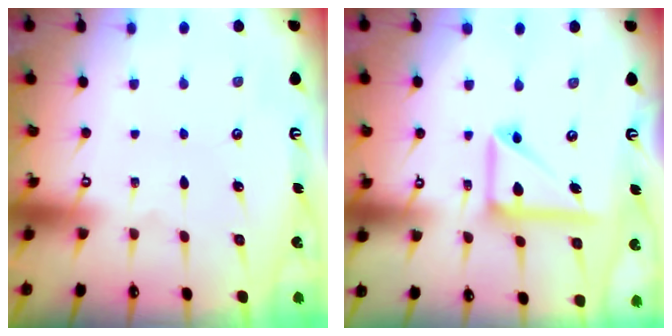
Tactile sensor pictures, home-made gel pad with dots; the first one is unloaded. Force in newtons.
{"total": 13.8, "press": 13.7, "slide": 1.7}